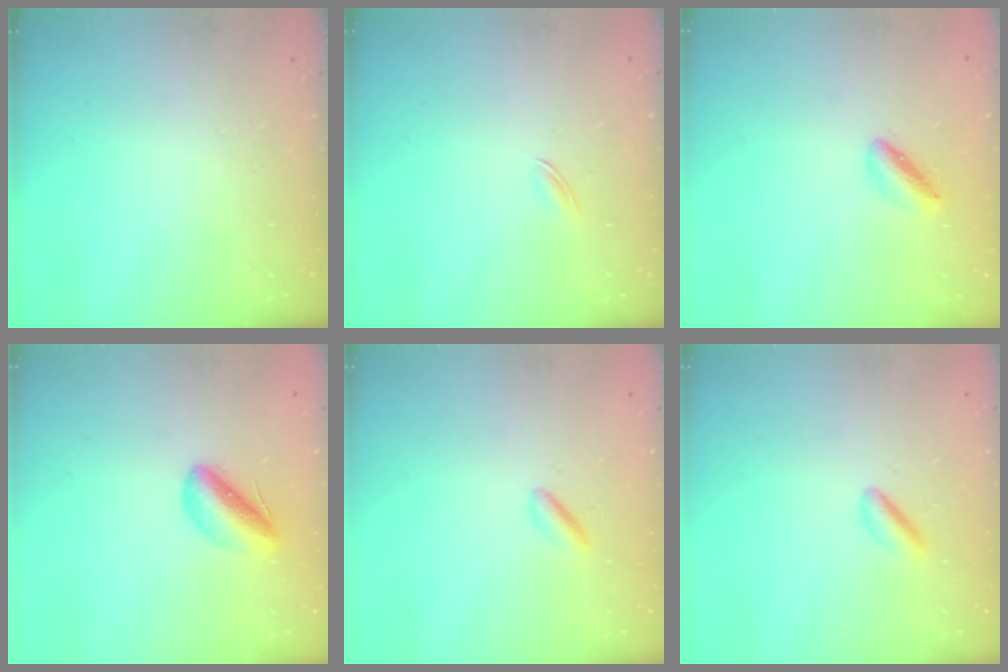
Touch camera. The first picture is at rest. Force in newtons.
{"total": 1.6, "press": 1.5, "slide": 0.5}
{"total": 3.2, "press": 3.1, "slide": 0.9}
{"total": 6.7, "press": 6.4, "slide": 1.8}
{"total": 1.9, "press": 1.7, "slide": 0.8}
{"total": 2.5, "press": 2.3, "slide": 1.0}